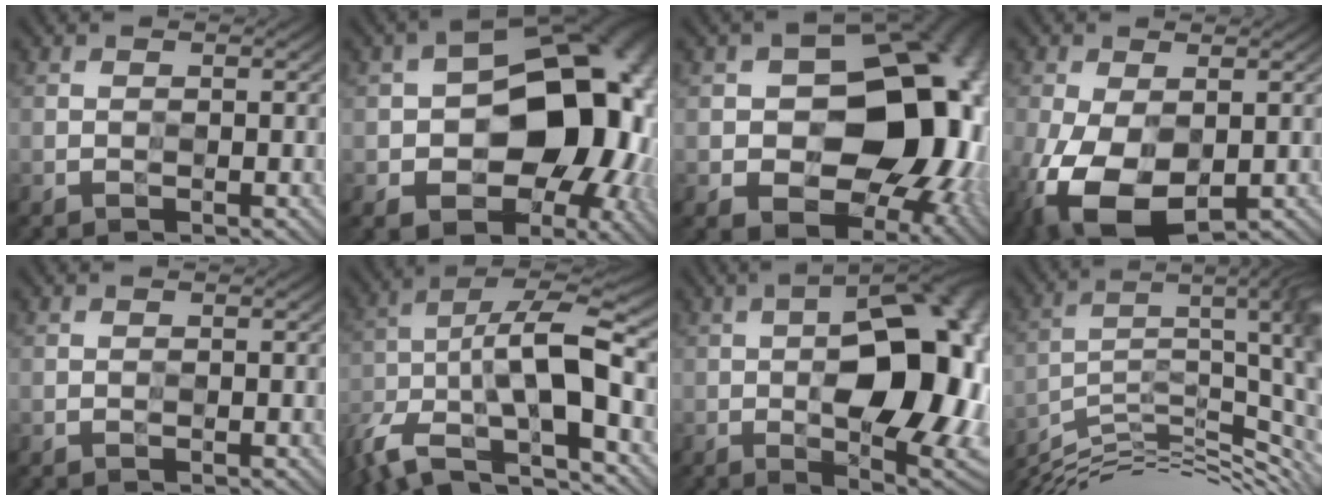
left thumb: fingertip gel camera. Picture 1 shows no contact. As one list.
[{"total": 19.7, "force": [-1.8, 12.9, 14.7], "torque": [-0.168, -0.019, -0.029]}, {"total": 18.9, "force": [-0.2, 13.2, 13.6], "torque": [-0.145, -0.015, 0.009]}, {"total": 10.6, "force": [-3.1, 5.9, 8.3], "torque": [-0.198, -0.029, -0.051]}, {"total": 0.0}, {"total": 16.1, "force": [-6.9, 5.8, 13.4], "torque": [-0.269, -0.010, -0.130]}, {"total": 19.1, "force": [-0.3, 8.7, 17.0], "torque": [-0.207, 0.020, -0.025]}, {"total": 13.6, "force": [-7.3, 3.0, 11.1], "torque": [-0.188, -0.005, -0.131]}]